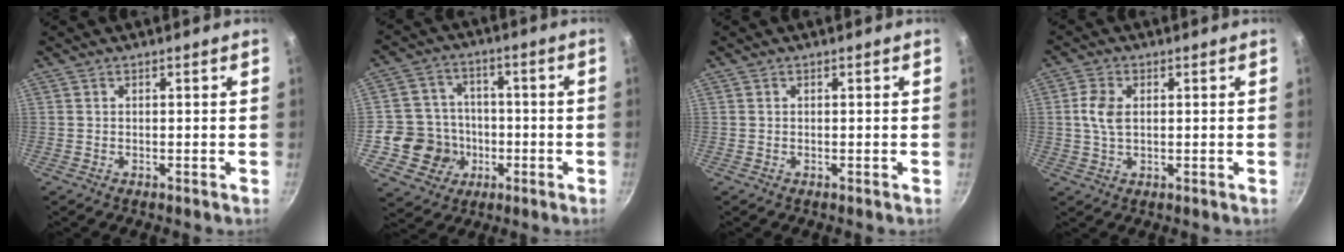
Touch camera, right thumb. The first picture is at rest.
{"total": 11.1, "force": [-2.6, 10.4, 2.9], "torque": [-0.021, 0.030, -0.046]}
{"total": 0.0}
{"total": 4.9, "force": [0.7, 3.0, 3.8], "torque": [-0.073, 0.005, 0.012]}